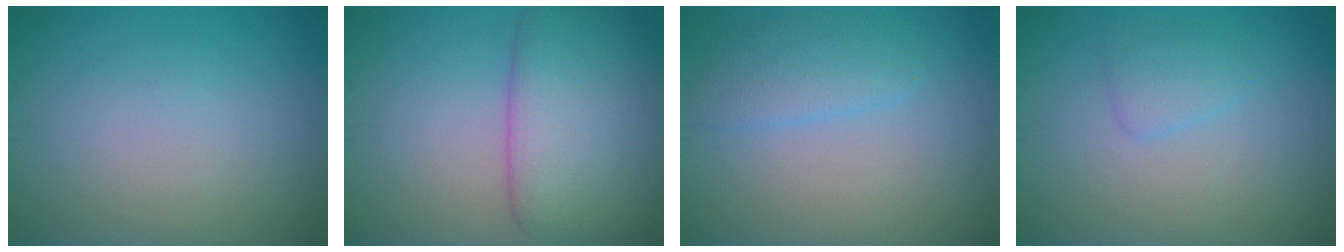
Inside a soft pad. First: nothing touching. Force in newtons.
{"total": 7.5, "press": 7.5, "slide": 0.7}
{"total": 2.7, "press": 2.7, "slide": 0.2}
{"total": 1.8, "press": 1.8, "slide": 0.0}